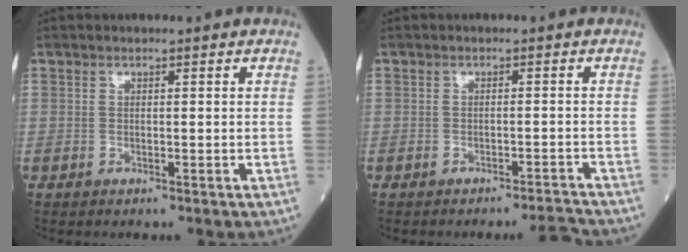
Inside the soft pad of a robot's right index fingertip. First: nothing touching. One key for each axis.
{"total": 2.6, "fx": -2.5, "fy": -0.6, "fz": 0.4, "tx": 0.002, "ty": -0.008, "tz": -0.038}